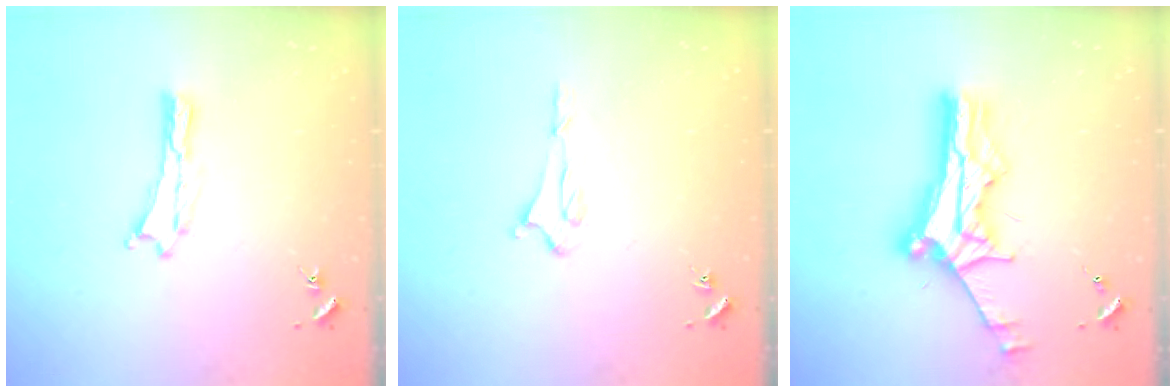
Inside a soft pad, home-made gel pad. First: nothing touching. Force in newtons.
{"total": 1.7, "press": 1.6, "slide": 0.4}
{"total": 12.5, "press": 12.4, "slide": 1.4}